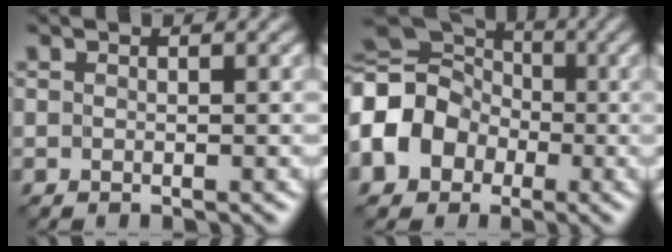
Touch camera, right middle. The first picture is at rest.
{"total": 11.9, "force": [-1.6, 10.2, 6.0], "torque": [-0.135, 0.007, -0.071]}